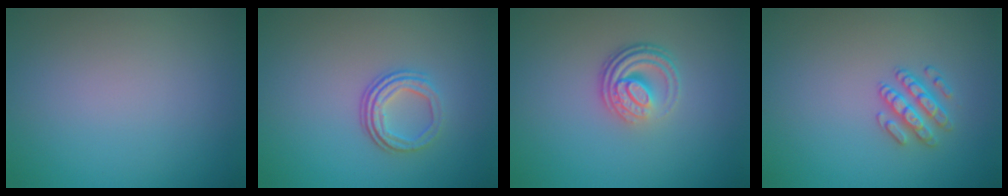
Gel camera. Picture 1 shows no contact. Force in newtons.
{"total": 3.4, "press": 2.3, "slide": 2.4}
{"total": 4.2, "press": 2.8, "slide": 3.1}
{"total": 2.5, "press": 2.5, "slide": 0.4}